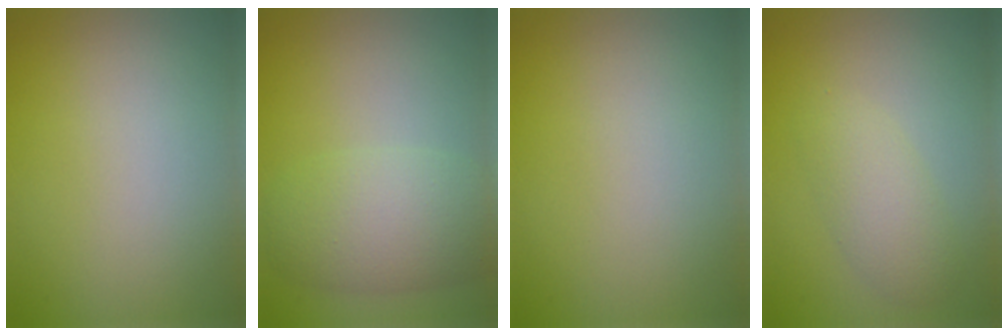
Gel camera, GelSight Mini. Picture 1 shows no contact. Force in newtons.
{"total": 5.4, "press": 5.4, "slide": 0.2}
{"total": 0.0}
{"total": 2.8, "press": 2.8, "slide": 0.1}